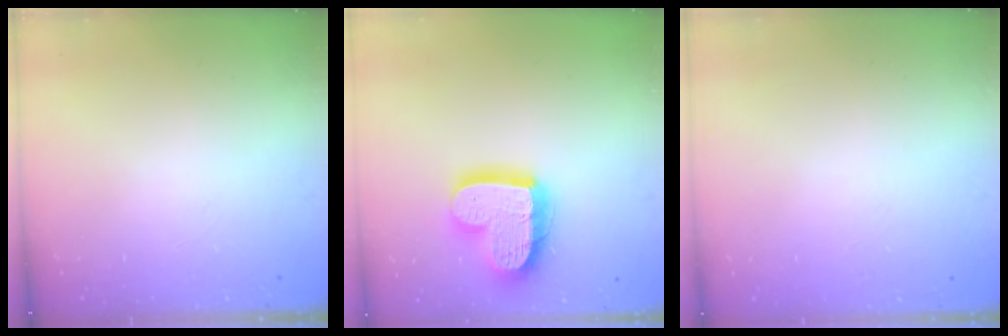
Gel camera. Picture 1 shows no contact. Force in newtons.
{"total": 17.7, "press": 17.6, "slide": 1.6}
{"total": 0.5, "press": 0.5, "slide": 0.1}